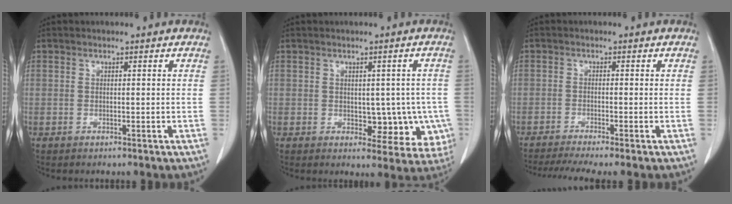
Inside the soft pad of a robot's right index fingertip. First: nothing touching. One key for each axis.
{"total": 7.6, "fx": -1.0, "fy": 4.6, "fz": 6.0, "tx": -0.047, "ty": 0.012, "tz": 0.000}
{"total": 6.8, "fx": -5.6, "fy": -0.5, "fz": 3.8, "tx": -0.056, "ty": -0.011, "tz": -0.089}